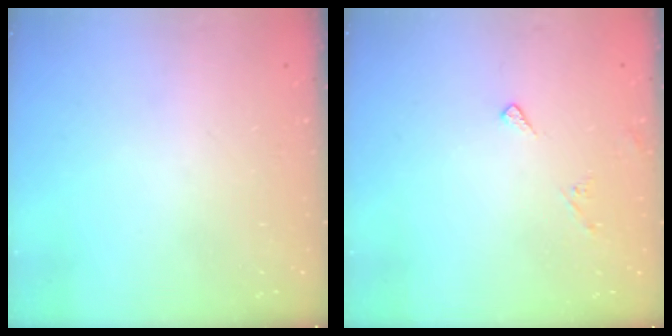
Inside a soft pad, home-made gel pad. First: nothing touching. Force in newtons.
{"total": 5.0, "press": 5.0, "slide": 0.4}